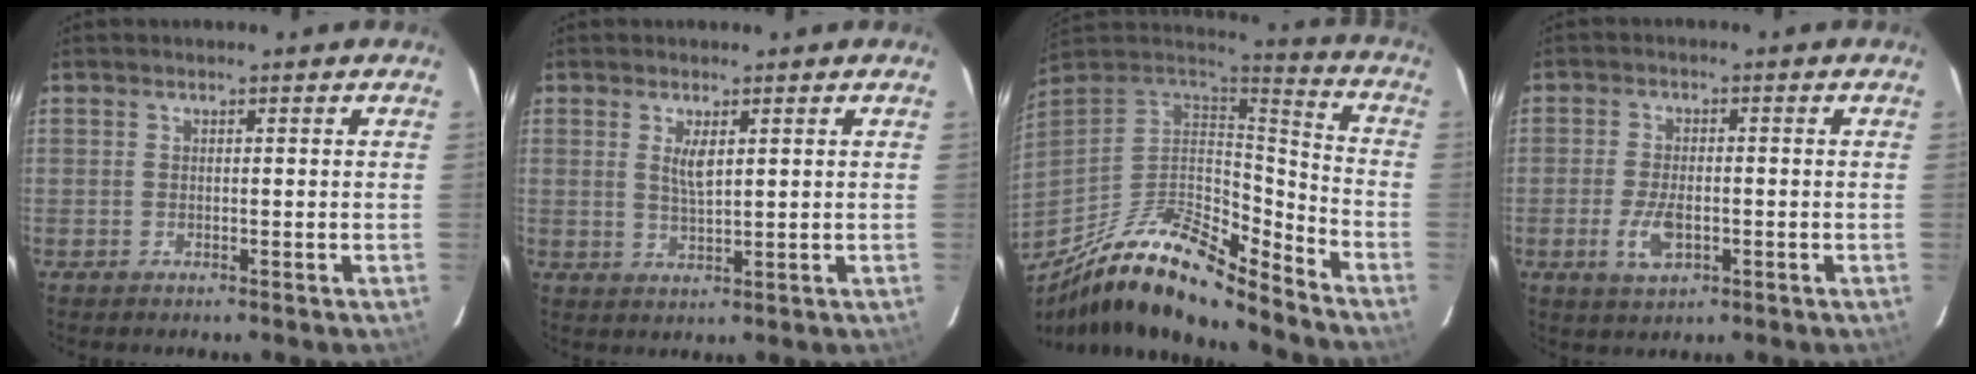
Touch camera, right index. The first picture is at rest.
{"total": 3.3, "force": [1.2, 0.9, 3.0], "torque": [-0.056, -0.004, 0.023]}
{"total": 20.3, "force": [-14.5, 5.7, 13.1], "torque": [-0.240, -0.017, -0.266]}
{"total": 5.8, "force": [-1.9, 2.7, 4.7], "torque": [-0.103, -0.006, -0.033]}